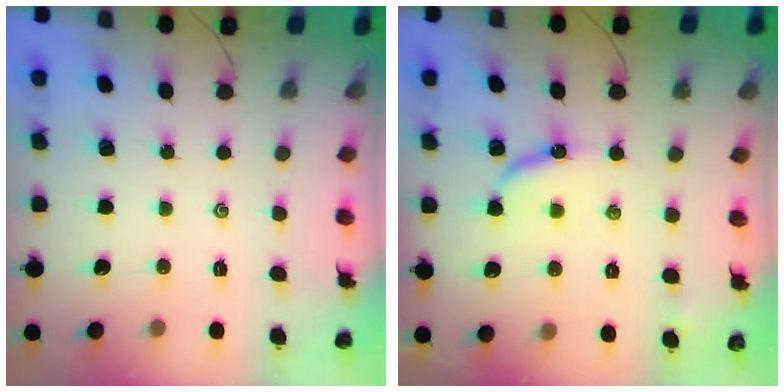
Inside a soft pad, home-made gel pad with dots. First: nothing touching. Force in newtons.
{"total": 7.0, "press": 7.0, "slide": 0.3}